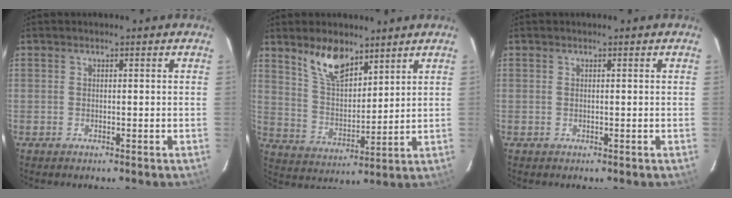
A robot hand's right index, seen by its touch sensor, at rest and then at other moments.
{"total": 9.8, "force": [6.9, 4.2, 5.5], "torque": [-0.098, 0.006, 0.138]}
{"total": 0.0}